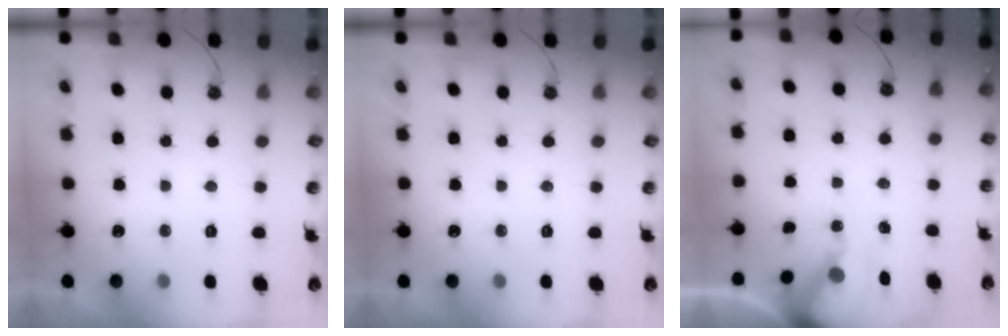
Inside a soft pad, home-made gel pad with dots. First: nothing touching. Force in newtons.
{"total": 0.0}
{"total": 6.7, "press": 6.6, "slide": 0.6}